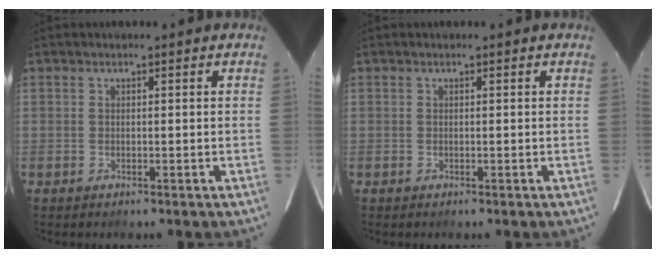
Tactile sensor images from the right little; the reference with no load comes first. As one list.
[{"total": 0.0}]